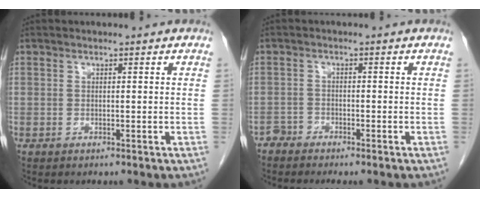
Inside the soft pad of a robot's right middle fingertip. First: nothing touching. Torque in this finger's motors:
{"motor_torque": [-0.01, 0.03, 0.00, 0.00]}